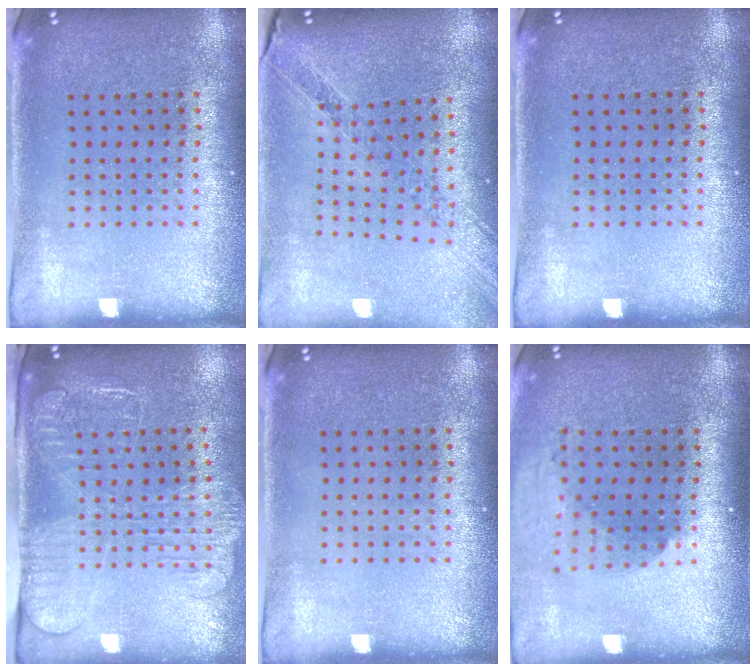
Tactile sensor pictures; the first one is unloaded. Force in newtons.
{"total": 1.2, "press": 1.2, "slide": 0.1}
{"total": 0.0}
{"total": 2.5, "press": 1.9, "slide": 1.5}
{"total": 0.0}
{"total": 1.9, "press": 1.4, "slide": 1.3}